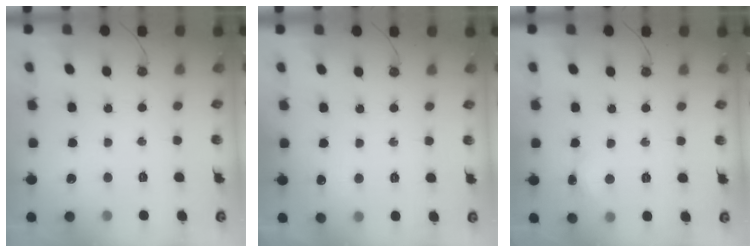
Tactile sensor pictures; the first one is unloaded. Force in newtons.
{"total": 4.3, "press": 4.2, "slide": 0.6}
{"total": 3.5, "press": 3.4, "slide": 0.7}